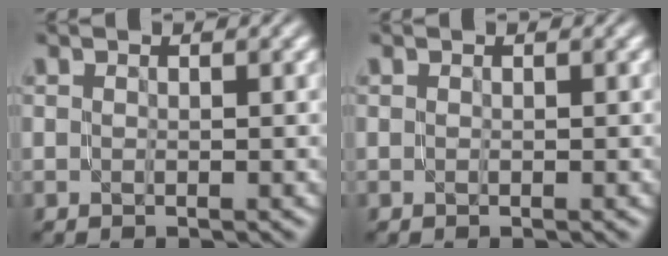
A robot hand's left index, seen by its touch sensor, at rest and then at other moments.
{"total": 0.0}